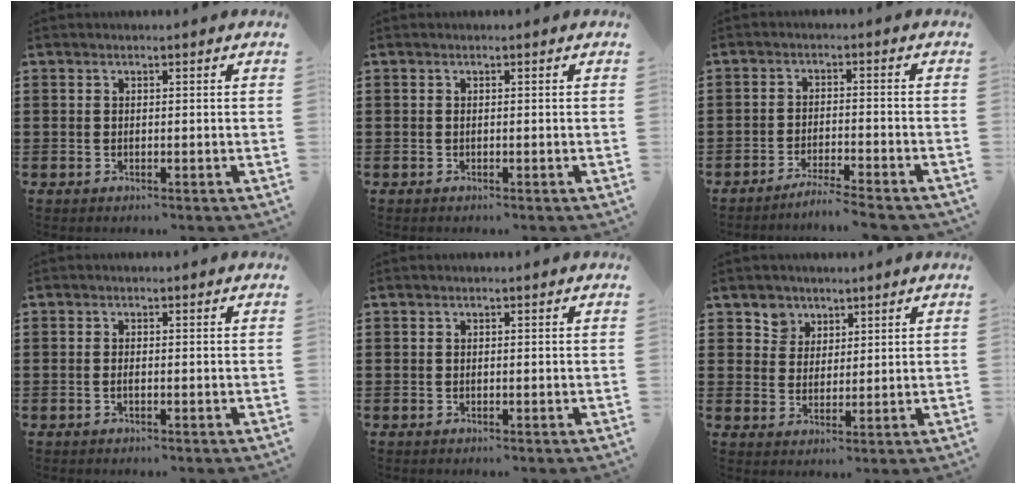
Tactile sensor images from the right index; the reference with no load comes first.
{"total": 0.0}
{"total": 3.4, "force": [-3.3, -0.5, 1.0], "torque": [-0.018, -0.001, -0.065]}
{"total": 0.7, "force": [-0.3, 0.2, 0.6], "torque": [-0.012, -0.004, -0.005]}
{"total": 0.0}
{"total": 4.1, "force": [2.5, 3.2, 0.0], "torque": [-0.019, 0.011, 0.048]}